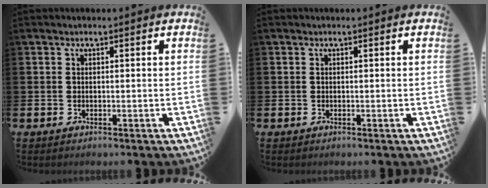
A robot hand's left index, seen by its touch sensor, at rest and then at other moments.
{"total": 0.0}